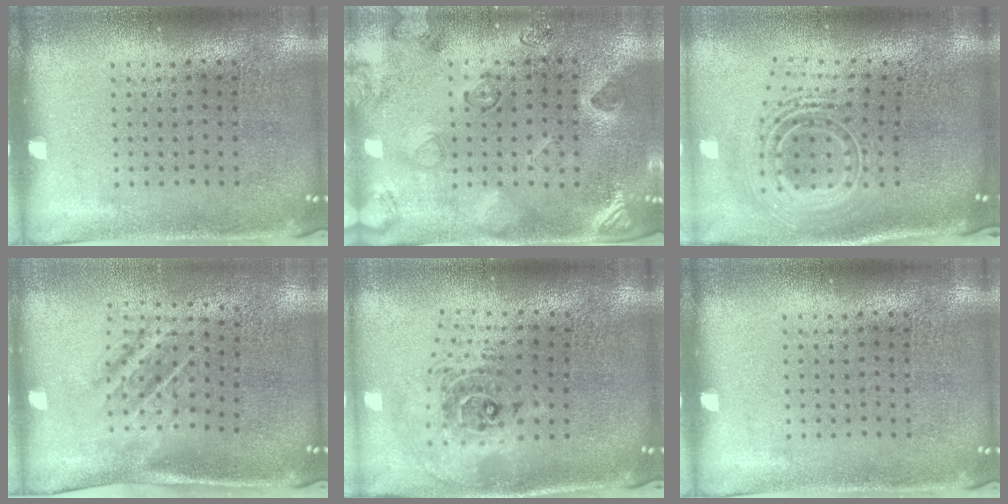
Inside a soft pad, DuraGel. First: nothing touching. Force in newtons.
{"total": 2.3, "press": 2.0, "slide": 1.1}
{"total": 2.7, "press": 1.8, "slide": 2.0}
{"total": 1.7, "press": 1.2, "slide": 1.2}
{"total": 2.3, "press": 1.8, "slide": 1.5}
{"total": 0.0}